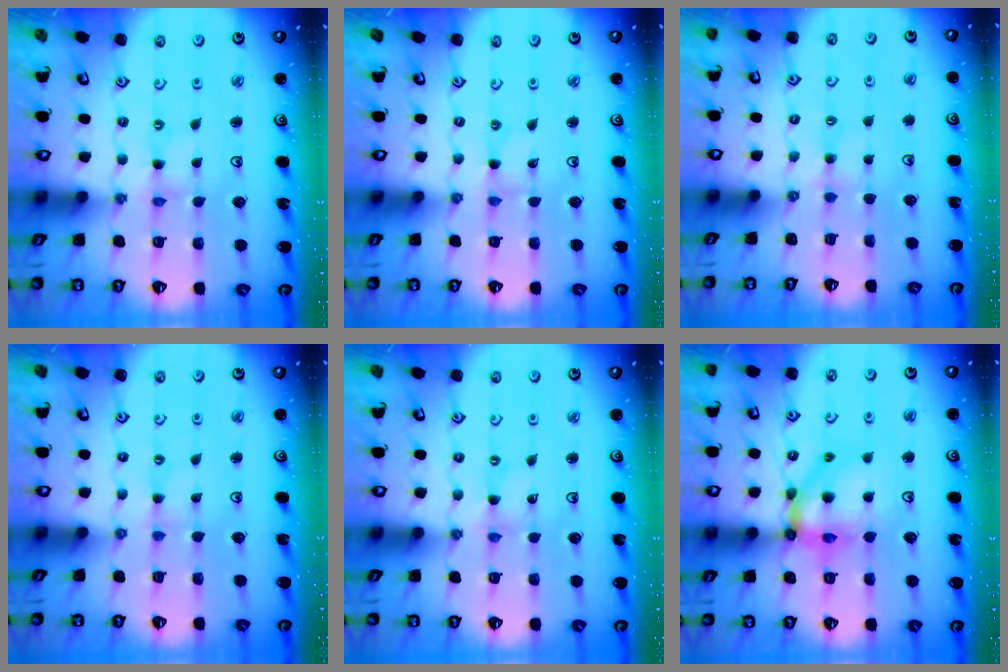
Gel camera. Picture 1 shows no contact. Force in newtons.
{"total": 0.0}
{"total": 3.0, "press": 2.9, "slide": 0.4}
{"total": 0.0}
{"total": 0.0}
{"total": 12.6, "press": 12.6, "slide": 1.5}